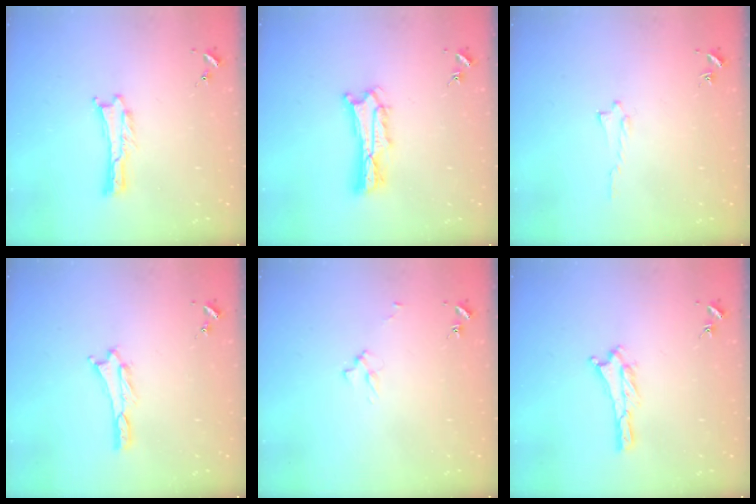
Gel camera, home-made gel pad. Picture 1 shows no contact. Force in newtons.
{"total": 4.6, "press": 4.6, "slide": 0.6}
{"total": 0.6, "press": 0.6, "slide": 0.1}
{"total": 1.0, "press": 1.0, "slide": 0.1}
{"total": 2.9, "press": 2.9, "slide": 0.4}
{"total": 1.6, "press": 1.6, "slide": 0.3}